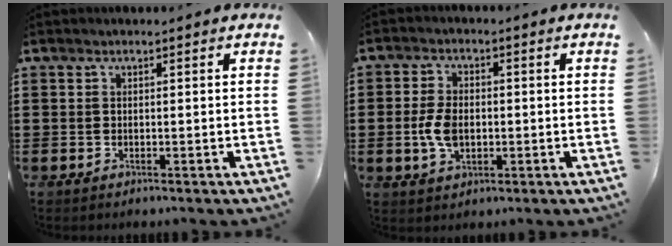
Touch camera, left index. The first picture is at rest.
{"total": 5.3, "force": [-0.6, 3.1, 4.2], "torque": [-0.107, -0.002, -0.018]}